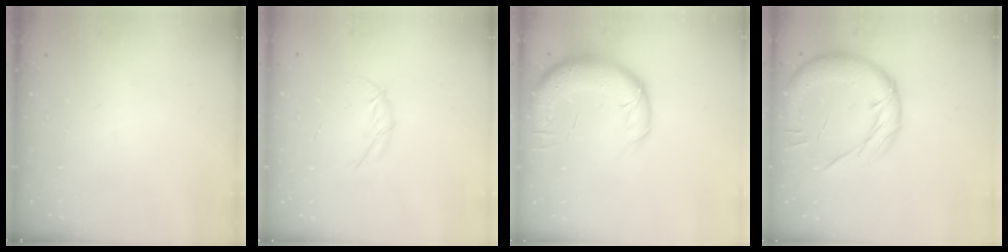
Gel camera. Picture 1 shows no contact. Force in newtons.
{"total": 5.7, "press": 5.7, "slide": 0.9}
{"total": 14.6, "press": 14.3, "slide": 3.1}
{"total": 15.2, "press": 15.1, "slide": 1.7}